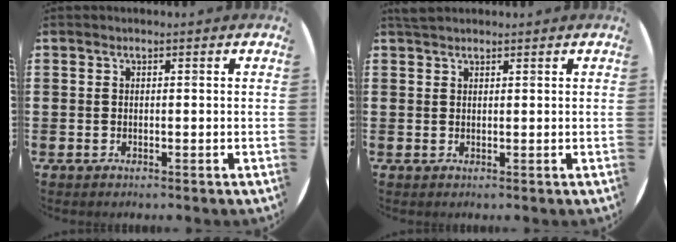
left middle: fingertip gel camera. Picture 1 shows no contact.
{"total": 1.3, "force": [1.3, 0.3, 0.3], "torque": [-0.008, 0.003, 0.024]}